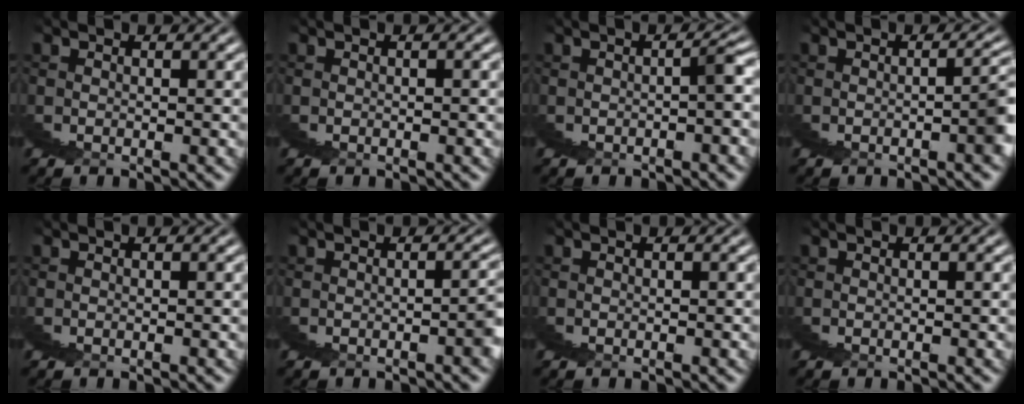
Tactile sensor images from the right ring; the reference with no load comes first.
{"total": 0.0}
{"total": 0.8, "force": [-0.6, -0.5, 0.2], "torque": [-0.008, 0.009, -0.010]}
{"total": 1.9, "force": [-1.2, -0.2, 1.5], "torque": [-0.011, 0.012, -0.019]}
{"total": 0.0}
{"total": 1.2, "force": [-0.9, -0.2, 0.9], "torque": [-0.009, 0.008, -0.015]}
{"total": 0.0}
{"total": 0.0}